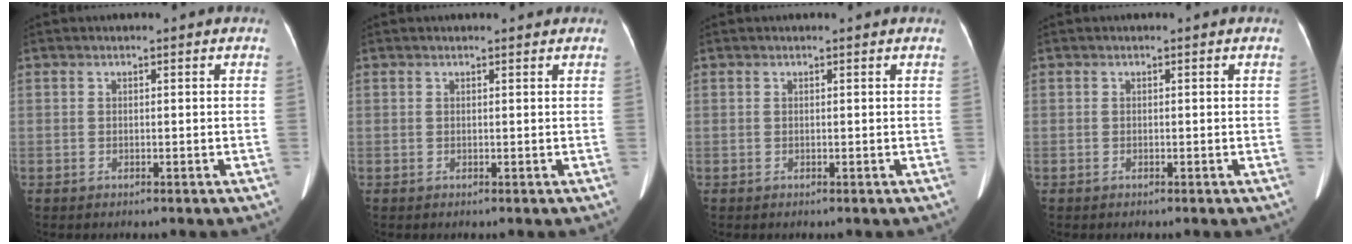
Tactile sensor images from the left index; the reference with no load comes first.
{"total": 1.6, "force": [1.5, 0.3, 0.4], "torque": [-0.011, 0.008, 0.015]}
{"total": 0.5, "force": [0.5, 0.0, 0.1], "torque": [-0.003, 0.001, 0.004]}
{"total": 0.0}